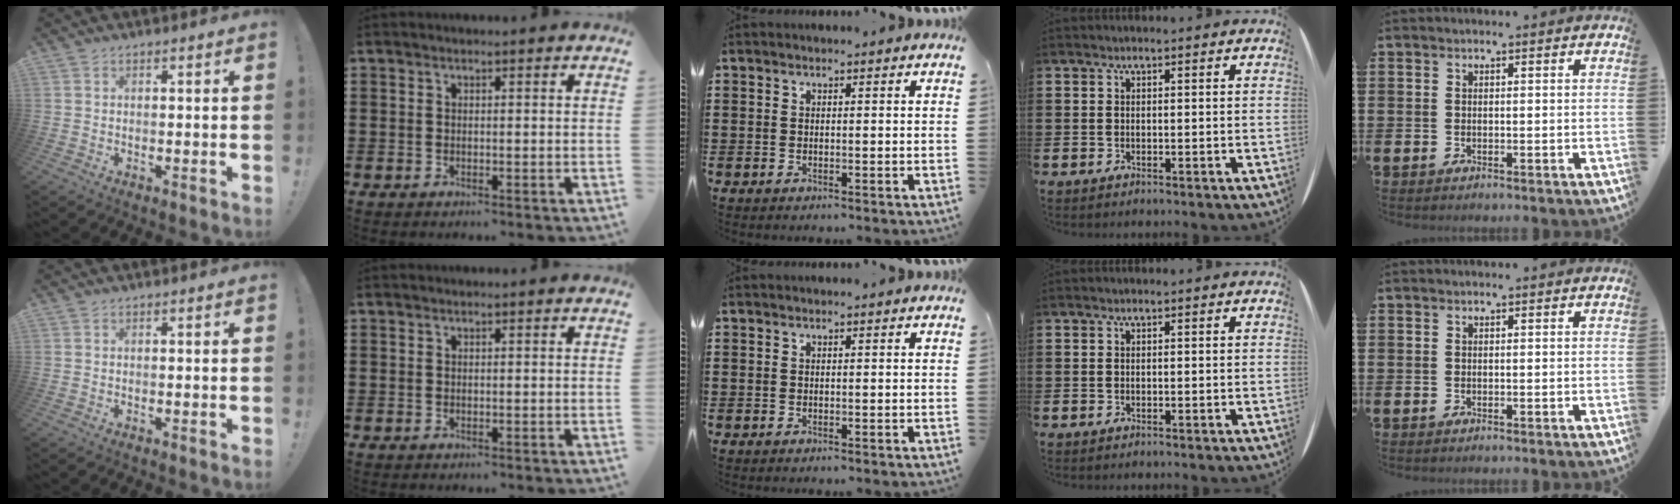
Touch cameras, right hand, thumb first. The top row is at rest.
{}